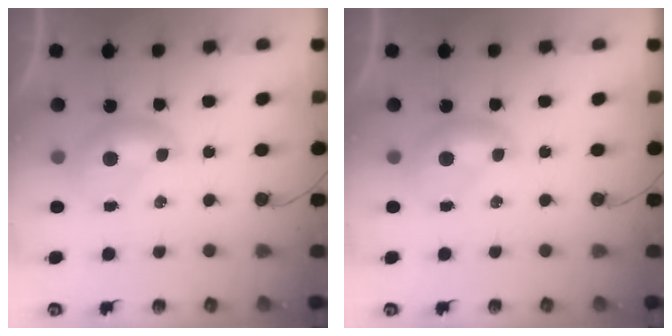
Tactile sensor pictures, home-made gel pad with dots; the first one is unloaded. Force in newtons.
{"total": 0.0}